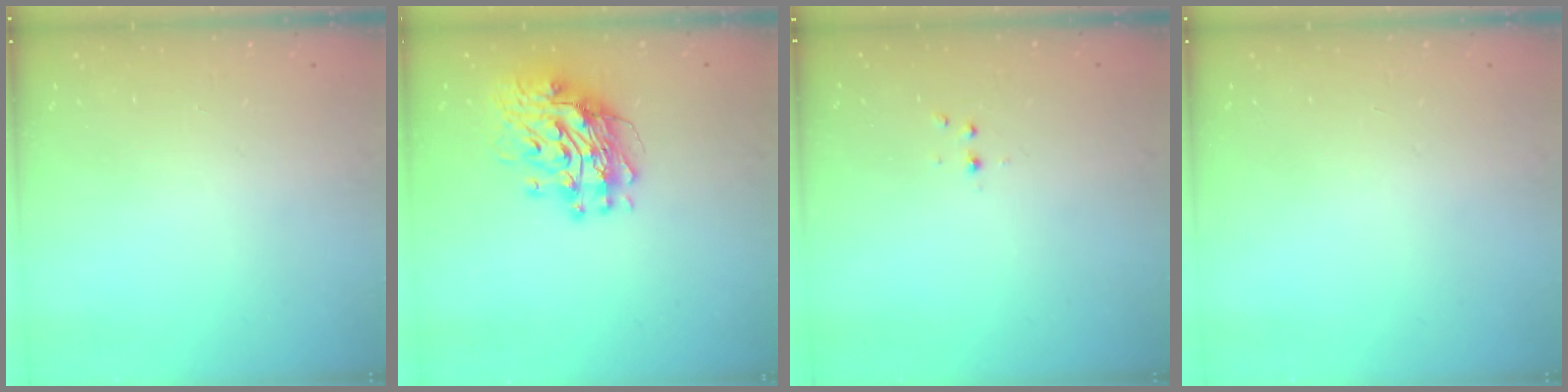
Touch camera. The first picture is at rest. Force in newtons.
{"total": 11.7, "press": 11.7, "slide": 1.1}
{"total": 3.0, "press": 2.6, "slide": 1.5}
{"total": 0.0}